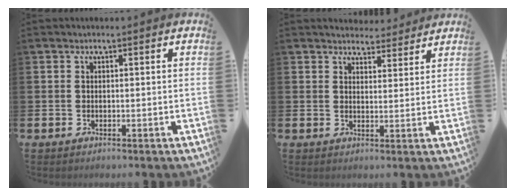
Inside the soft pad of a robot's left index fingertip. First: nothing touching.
{"total": 3.8, "force": [3.6, 1.0, -0.2], "torque": [0.004, -0.021, 0.065]}